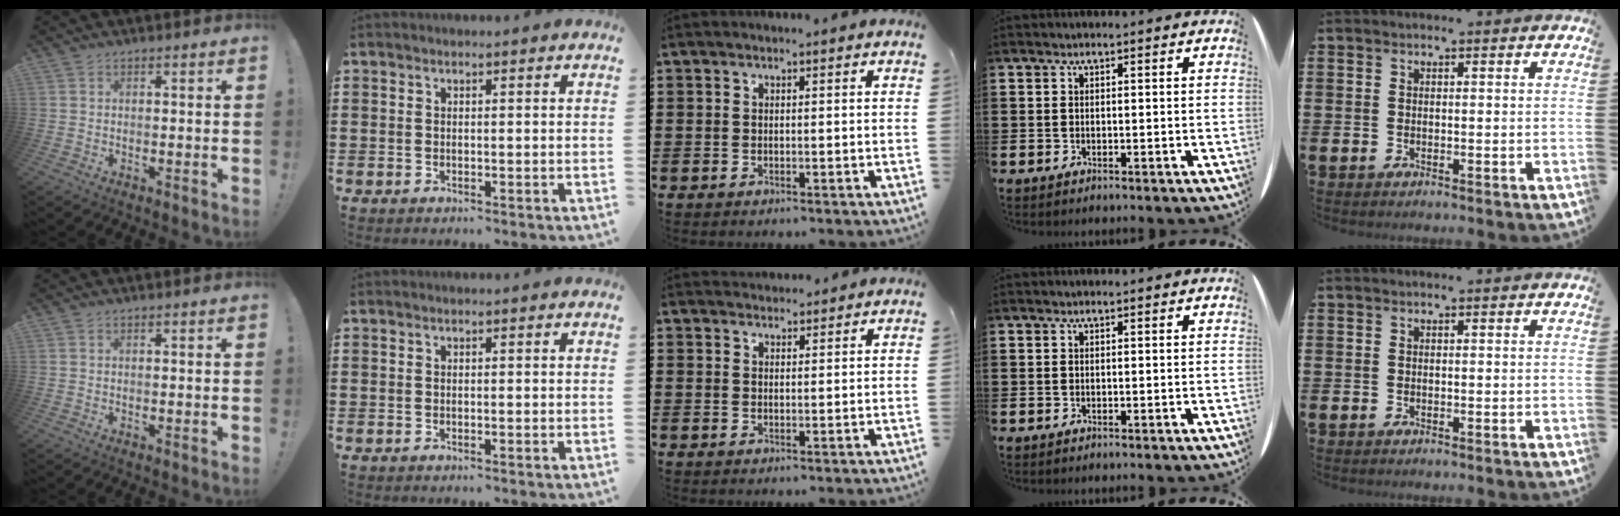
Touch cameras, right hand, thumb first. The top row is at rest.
{"middle": {"total": 1.8, "force": [1.7, 0.4, -0.1], "torque": [-0.002, 0.004, 0.035]}}